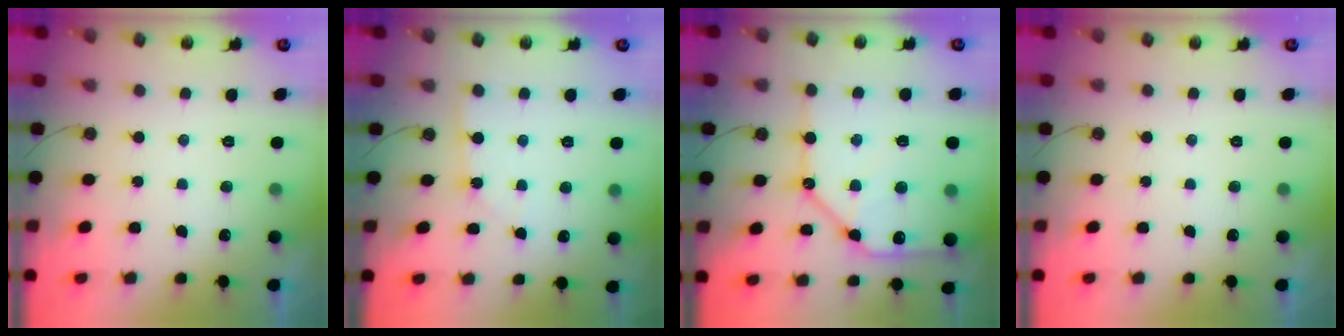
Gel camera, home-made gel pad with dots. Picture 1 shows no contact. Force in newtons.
{"total": 2.0, "press": 1.9, "slide": 0.3}
{"total": 20.0, "press": 19.9, "slide": 2.3}
{"total": 0.0}